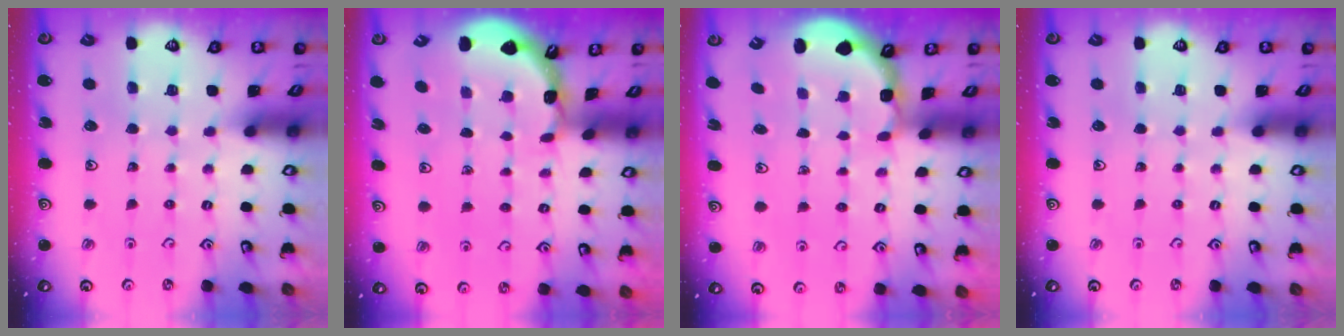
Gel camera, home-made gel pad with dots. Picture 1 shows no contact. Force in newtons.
{"total": 1.6, "press": 1.6, "slide": 0.1}
{"total": 1.8, "press": 1.6, "slide": 0.8}
{"total": 0.0}